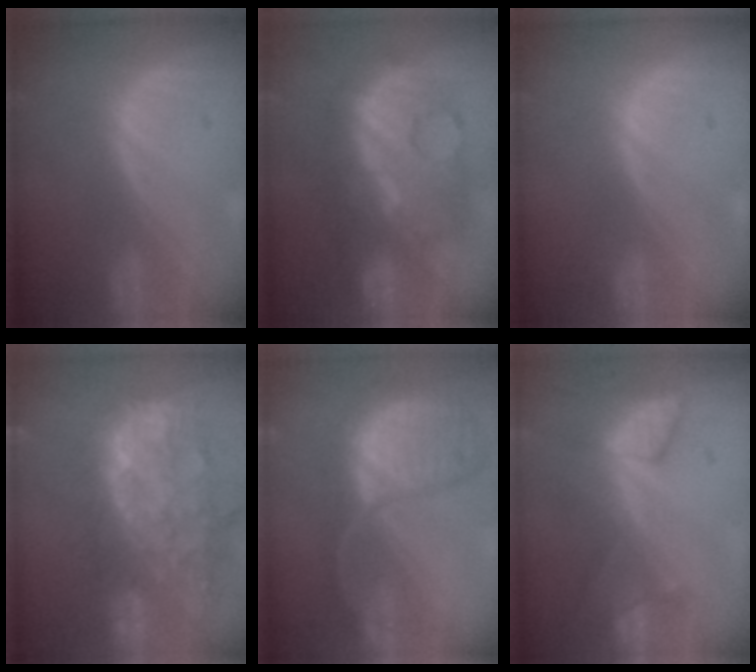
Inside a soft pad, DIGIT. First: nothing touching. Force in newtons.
{"total": 11.2, "press": 11.2, "slide": 1.0}
{"total": 0.0}
{"total": 15.0, "press": 12.2, "slide": 8.7}
{"total": 11.4, "press": 9.7, "slide": 5.9}
{"total": 8.5, "press": 7.2, "slide": 4.5}